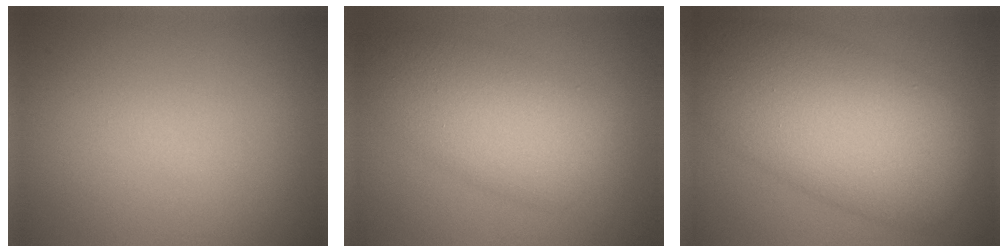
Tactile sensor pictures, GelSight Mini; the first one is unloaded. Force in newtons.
{"total": 6.7, "press": 6.7, "slide": 0.2}
{"total": 11.9, "press": 11.9, "slide": 0.2}